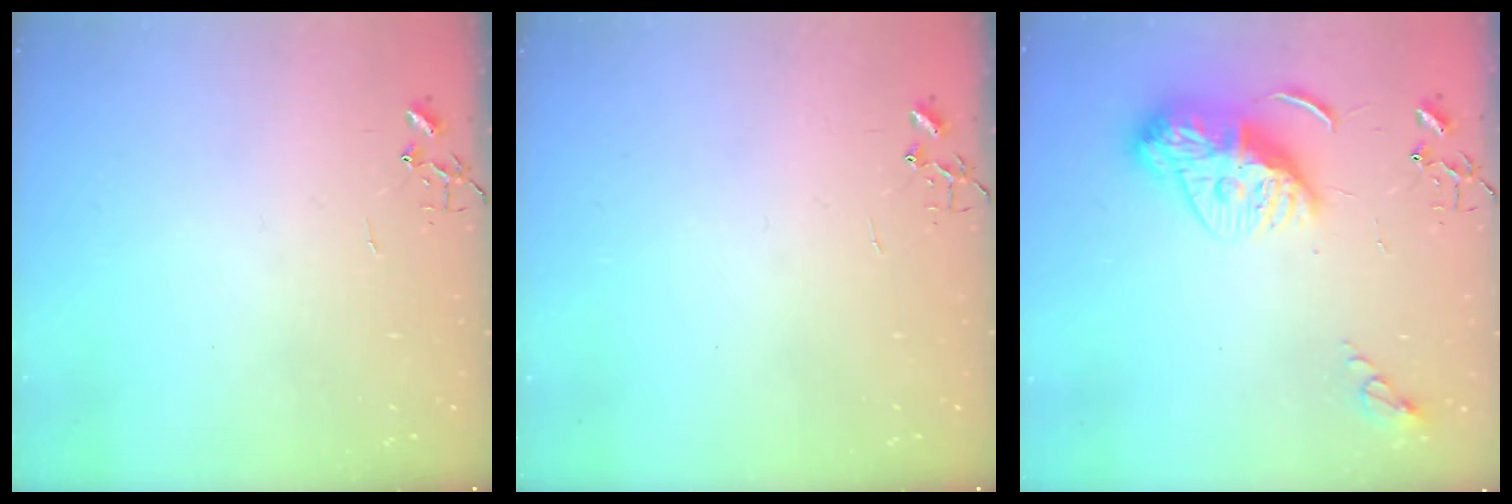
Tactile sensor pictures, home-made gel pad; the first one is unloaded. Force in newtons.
{"total": 0.0}
{"total": 11.5, "press": 11.4, "slide": 1.1}